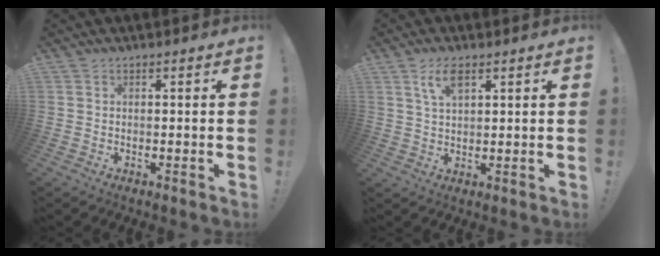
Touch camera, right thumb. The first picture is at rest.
{"total": 5.8, "force": [3.1, 2.4, 4.2], "torque": [-0.077, -0.006, 0.055]}